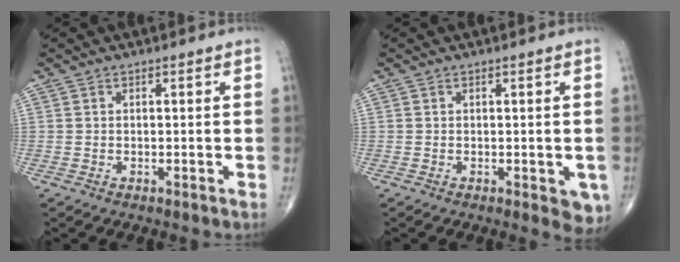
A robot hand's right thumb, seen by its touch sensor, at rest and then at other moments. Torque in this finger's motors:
{"motor_torque": [0.56, 0.85, 0.39, -0.47, 0.14]}